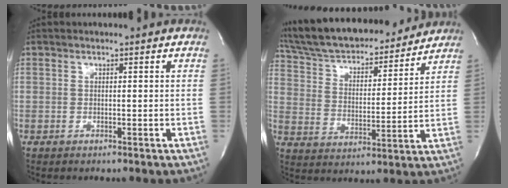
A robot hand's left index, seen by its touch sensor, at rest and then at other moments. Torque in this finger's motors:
{"motor_torque": [0.38, -0.22, 0.24, 0.13]}